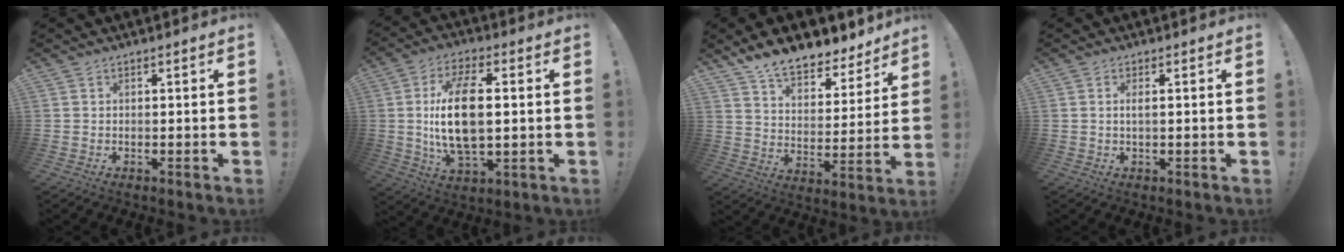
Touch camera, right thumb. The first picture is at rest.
{"total": 16.4, "force": [1.3, 8.0, 14.3], "torque": [-0.270, -0.004, 0.017]}
{"total": 12.5, "force": [10.8, 4.4, 4.5], "torque": [-0.090, -0.082, 0.195]}
{"total": 1.5, "force": [0.4, 0.3, 1.4], "torque": [-0.018, -0.002, 0.005]}